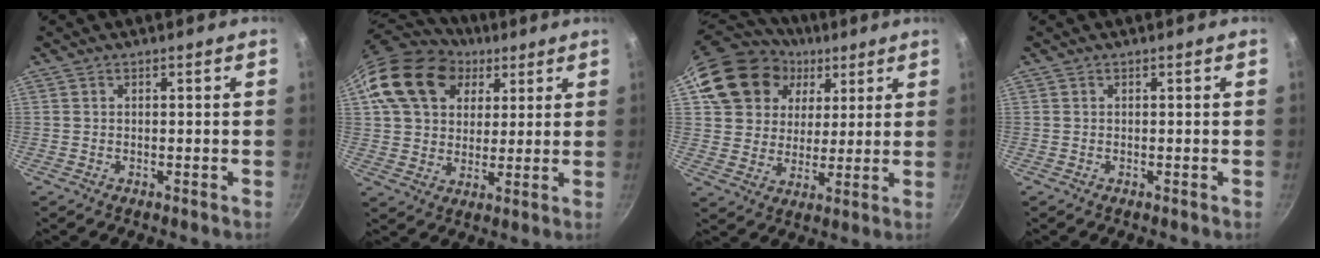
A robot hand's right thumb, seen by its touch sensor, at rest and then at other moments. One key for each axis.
{"total": 18.9, "fx": 7.5, "fy": 13.9, "fz": 10.4, "tx": -0.172, "ty": 0.010, "tz": 0.130}
{"total": 19.0, "fx": 7.4, "fy": 15.4, "fz": 8.1, "tx": -0.137, "ty": 0.016, "tz": 0.131}
{"total": 0.0}